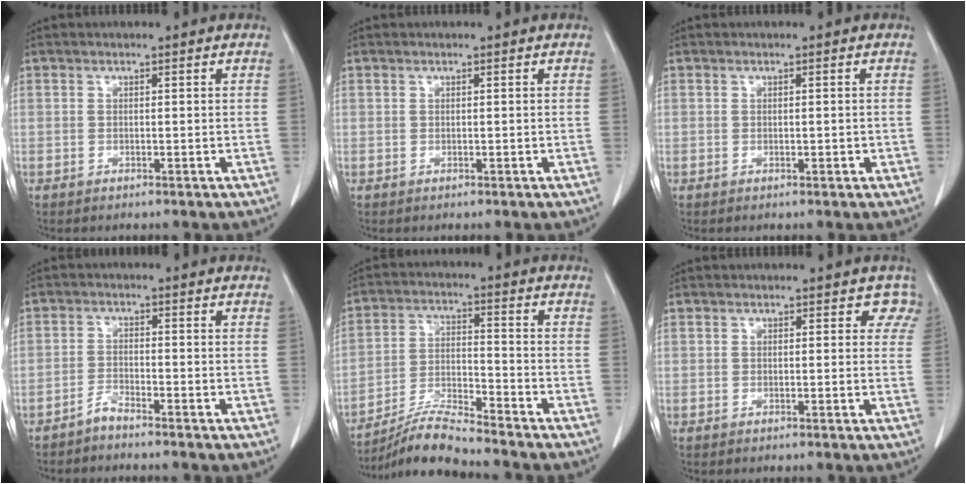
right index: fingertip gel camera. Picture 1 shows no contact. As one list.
[{"total": 0.0}, {"total": 0.7, "force": [-0.1, 0.3, 0.6], "torque": [-0.007, 0.000, 0.001]}, {"total": 2.2, "force": [-2.1, -0.1, 0.6], "torque": [-0.013, -0.005, -0.043]}, {"total": 8.7, "force": [-8.2, -1.1, 2.7], "torque": [-0.058, -0.008, -0.152]}, {"total": 2.7, "force": [1.9, 1.9, 0.5], "torque": [0.024, -0.004, -0.001]}]